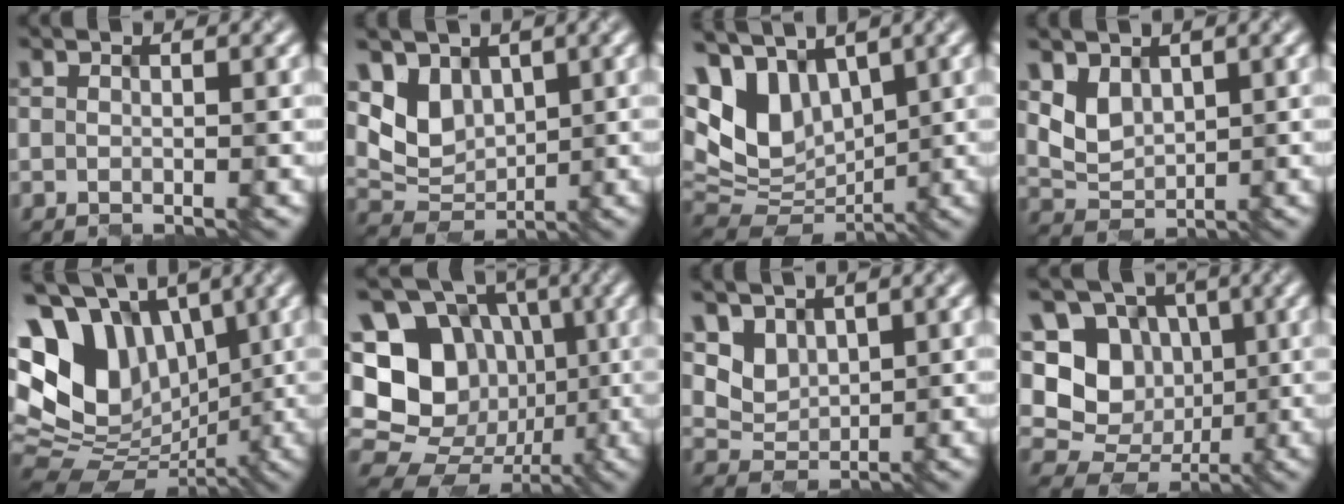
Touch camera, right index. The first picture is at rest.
{"total": 4.5, "force": [1.8, 3.3, 2.4], "torque": [-0.049, -0.006, 0.031]}
{"total": 8.4, "force": [3.0, 5.4, 5.7], "torque": [-0.133, 0.007, 0.052]}
{"total": 2.8, "force": [1.4, 2.0, 1.4], "torque": [-0.032, -0.006, 0.029]}
{"total": 12.4, "force": [2.6, 9.3, 7.8], "torque": [-0.155, 0.009, 0.045]}
{"total": 18.7, "force": [0.6, 16.9, 8.0], "torque": [-0.176, 0.043, -0.024]}
{"total": 3.3, "force": [2.1, 2.3, 1.1], "torque": [-0.034, -0.004, 0.051]}
{"total": 9.7, "force": [0.7, 8.5, 4.6], "torque": [-0.077, 0.017, -0.010]}